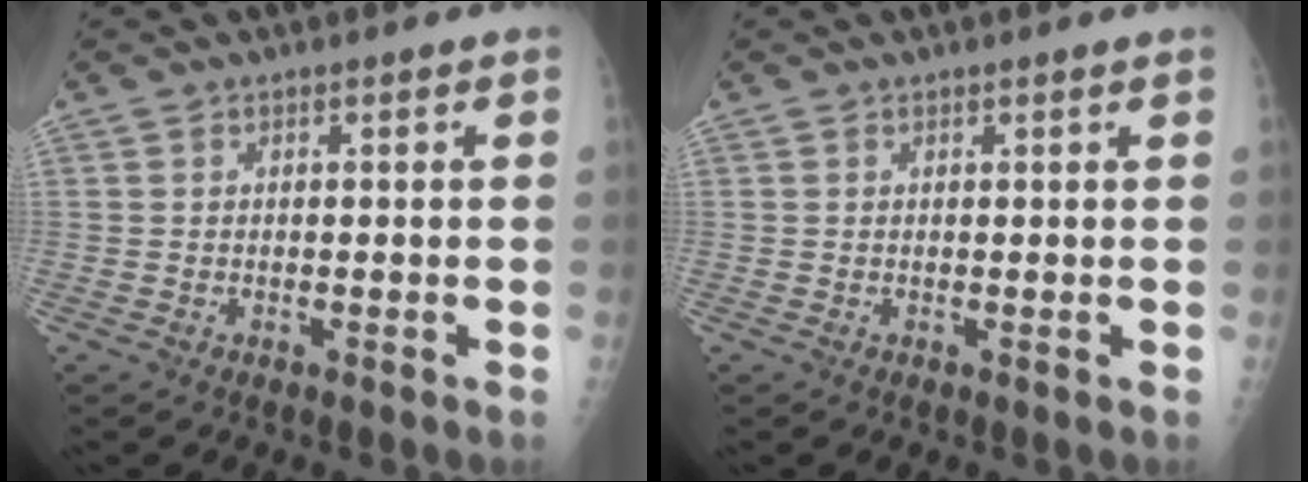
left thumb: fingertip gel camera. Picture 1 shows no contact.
{"total": 0.8, "force": [0.6, -0.1, 0.4], "torque": [-0.010, 0.001, 0.012]}